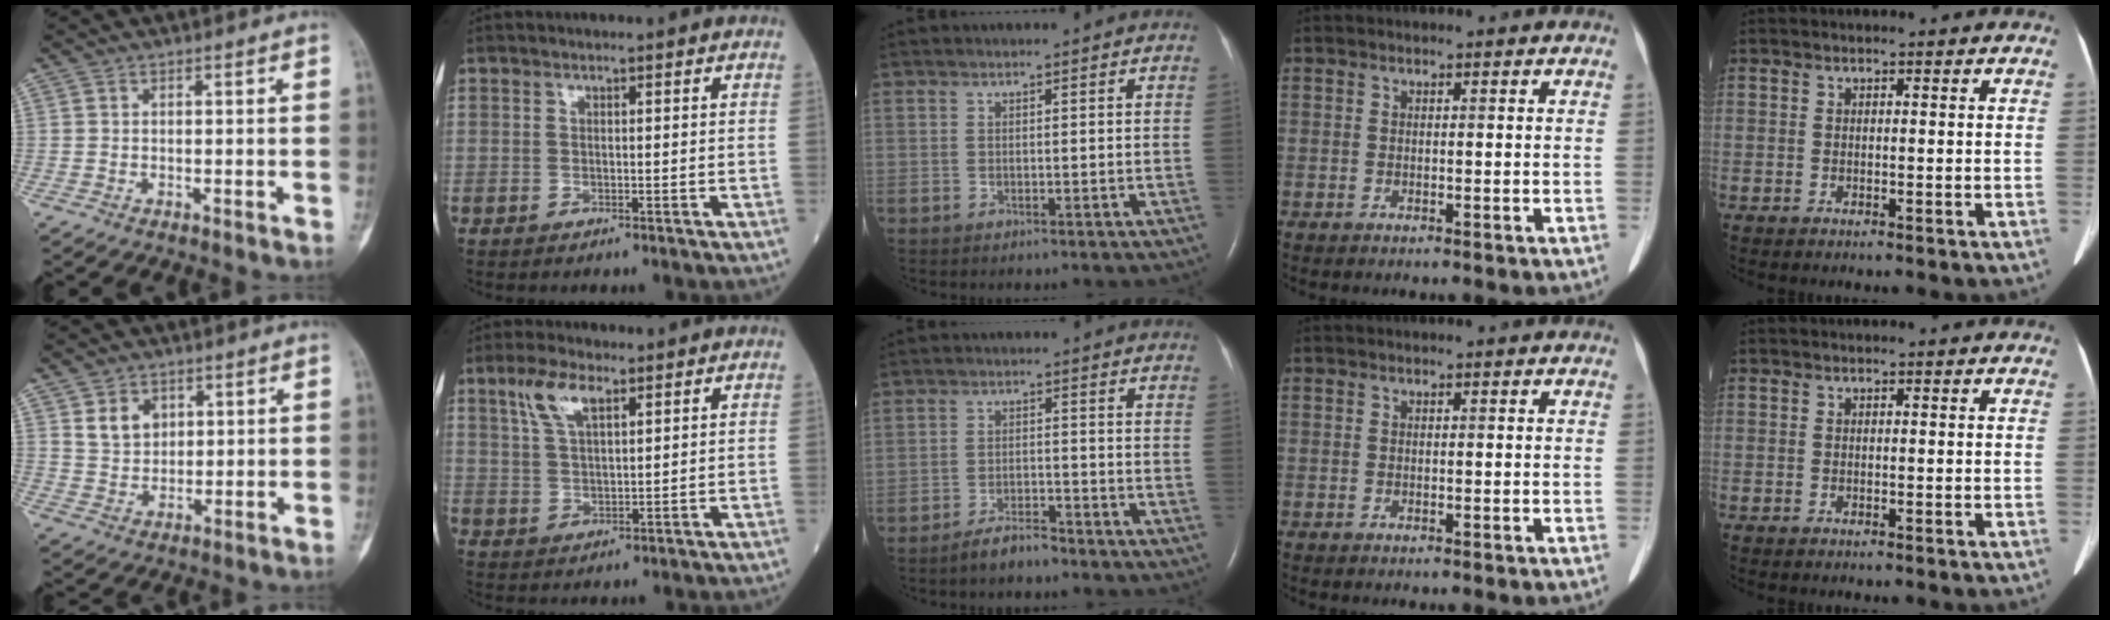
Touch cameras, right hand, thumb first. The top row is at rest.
{"thumb": {"total": 5.6, "force": [2.4, 4.3, 2.7], "torque": [-0.025, -0.017, 0.049]}, "index": {"total": 6.0, "force": [3.4, 2.0, 4.6], "torque": [-0.102, 0.011, 0.070]}, "middle": {"total": 3.6, "force": [-3.2, 0.7, 1.3], "torque": [-0.031, -0.004, -0.058]}}